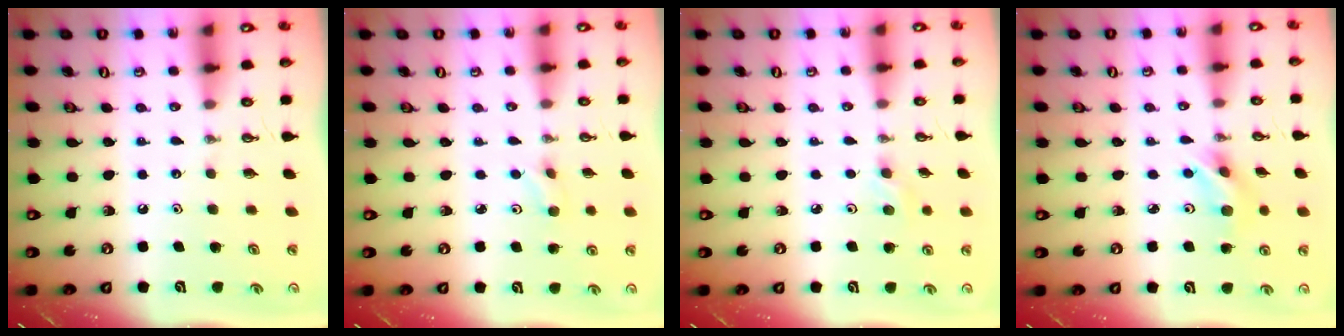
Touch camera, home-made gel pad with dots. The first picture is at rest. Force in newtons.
{"total": 2.5, "press": 2.4, "slide": 0.7}
{"total": 2.6, "press": 2.5, "slide": 0.8}
{"total": 6.7, "press": 5.0, "slide": 4.4}